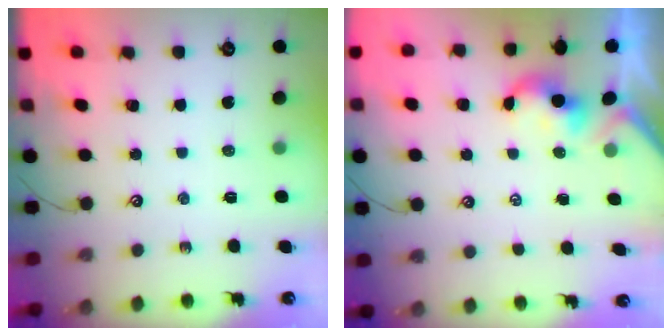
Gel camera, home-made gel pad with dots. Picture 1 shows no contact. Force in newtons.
{"total": 0.6, "press": 0.6, "slide": 0.3}